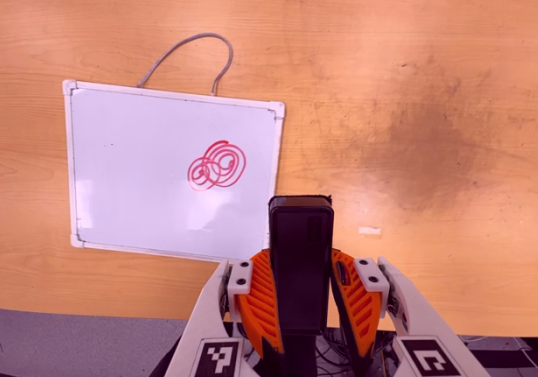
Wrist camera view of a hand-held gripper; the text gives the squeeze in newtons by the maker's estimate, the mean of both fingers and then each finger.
{"total": 6.3, "left": 4.8, "right": 7.8}